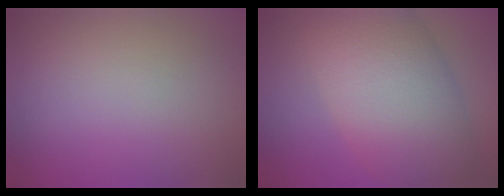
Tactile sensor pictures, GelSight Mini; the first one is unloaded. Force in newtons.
{"total": 10.6, "press": 10.6, "slide": 0.8}